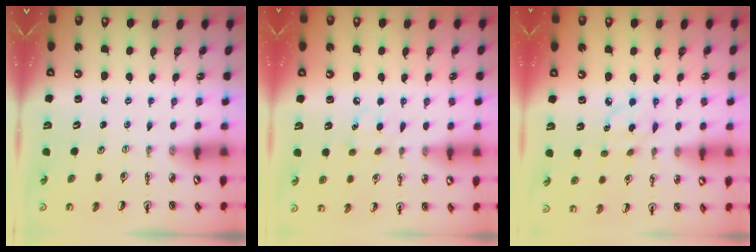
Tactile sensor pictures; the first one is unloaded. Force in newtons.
{"total": 9.1, "press": 9.1, "slide": 1.0}
{"total": 4.0, "press": 4.0, "slide": 0.4}